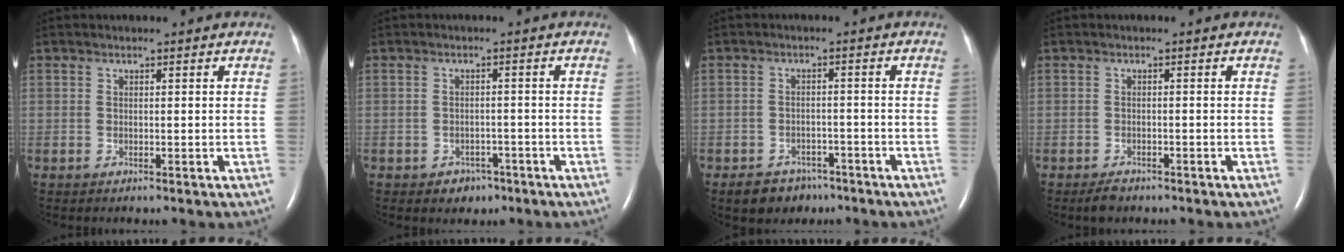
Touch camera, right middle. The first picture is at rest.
{"total": 2.8, "force": [-1.7, 2.2, 0.7], "torque": [-0.008, 0.009, -0.016]}
{"total": 5.3, "force": [-3.8, 3.4, 1.2], "torque": [-0.022, 0.006, -0.053]}
{"total": 2.0, "force": [-1.6, 0.9, 0.8], "torque": [-0.023, -0.002, -0.022]}